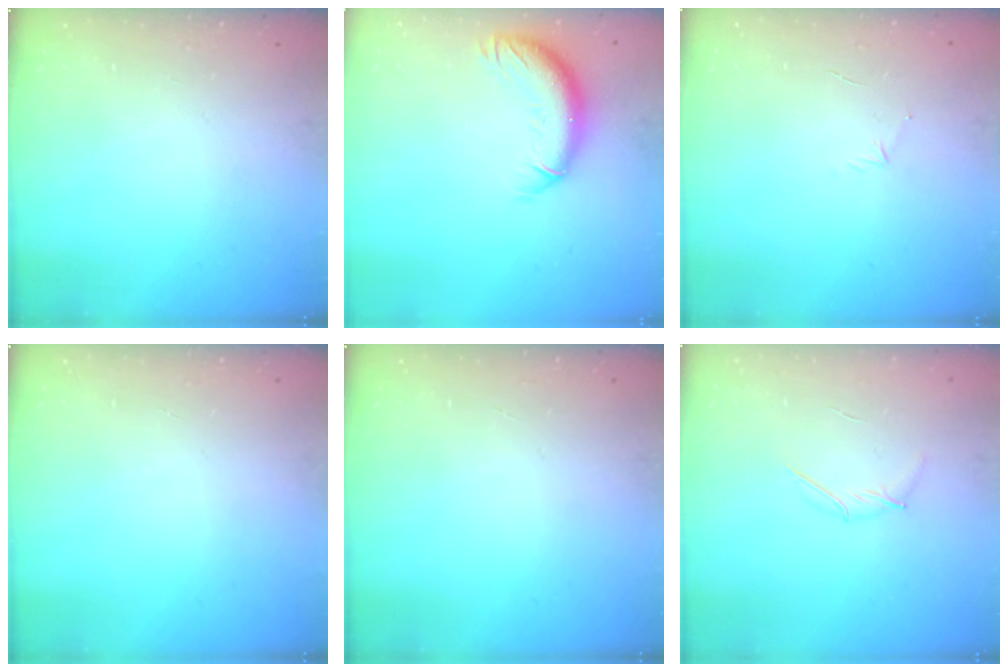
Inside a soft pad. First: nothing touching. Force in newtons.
{"total": 11.7, "press": 11.5, "slide": 2.1}
{"total": 3.2, "press": 3.1, "slide": 0.8}
{"total": 0.0}
{"total": 0.0}
{"total": 4.1, "press": 4.0, "slide": 1.0}